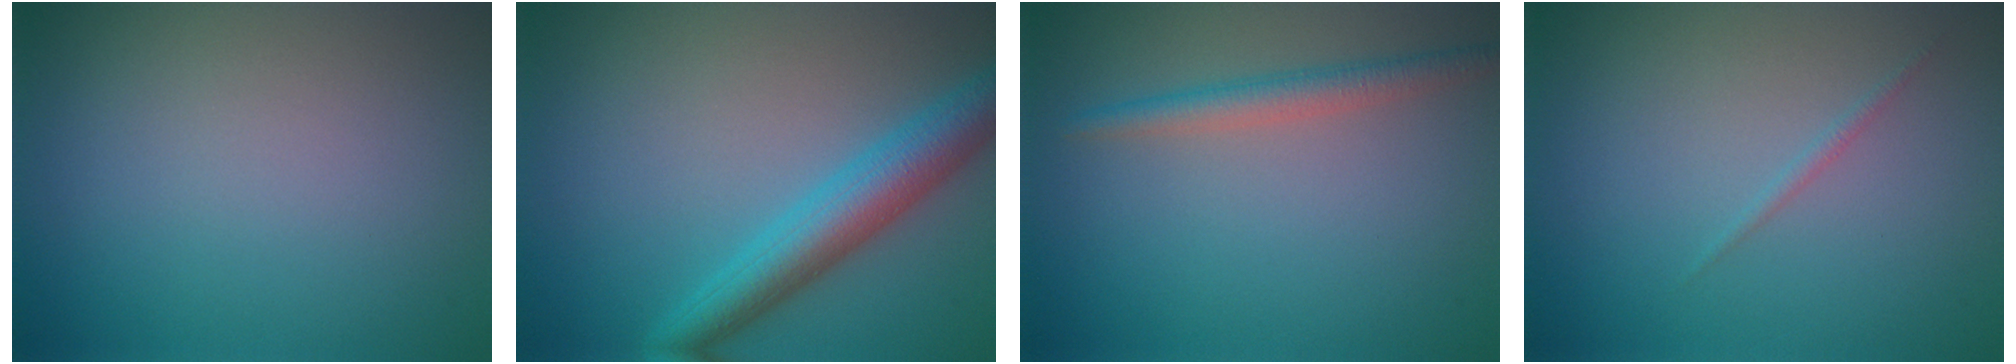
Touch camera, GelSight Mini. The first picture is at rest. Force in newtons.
{"total": 5.0, "press": 5.0, "slide": 0.2}
{"total": 2.3, "press": 2.3, "slide": 0.1}
{"total": 0.5, "press": 0.5, "slide": 0.0}